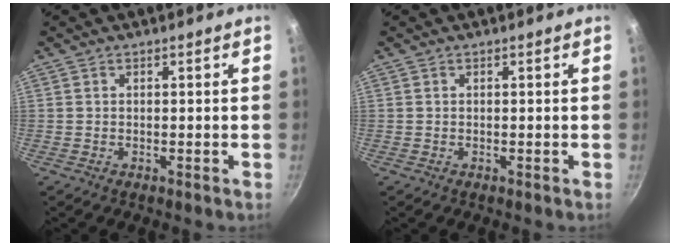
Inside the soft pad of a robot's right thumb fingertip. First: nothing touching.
{"total": 0.0}